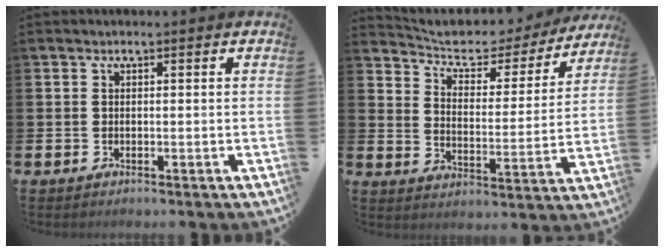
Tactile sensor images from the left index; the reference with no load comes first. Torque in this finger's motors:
{"motor_torque": [1.08, -1.06, 0.10, 0.03]}